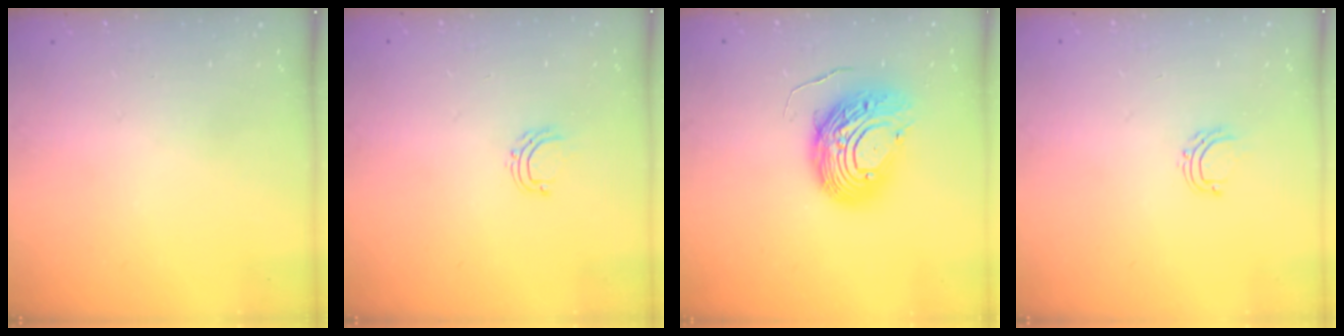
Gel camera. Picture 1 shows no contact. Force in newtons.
{"total": 4.5, "press": 4.5, "slide": 0.3}
{"total": 11.8, "press": 11.8, "slide": 1.3}
{"total": 4.5, "press": 4.5, "slide": 0.3}